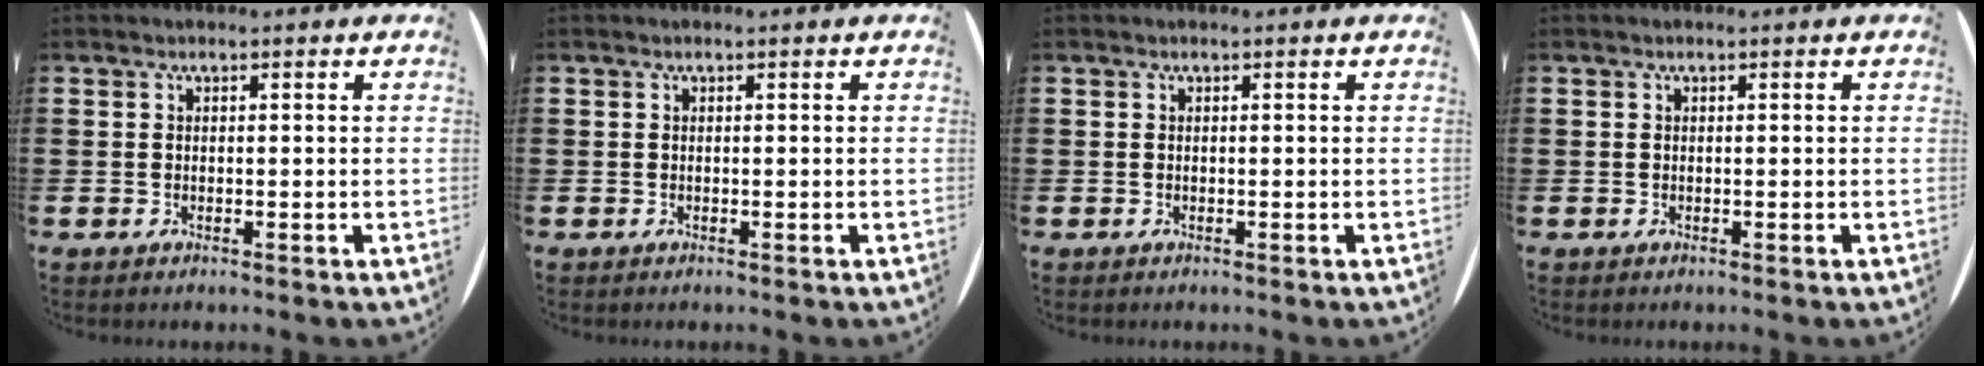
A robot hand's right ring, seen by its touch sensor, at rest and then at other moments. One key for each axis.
{"total": 0.0}
{"total": 0.0}
{"total": 0.0}